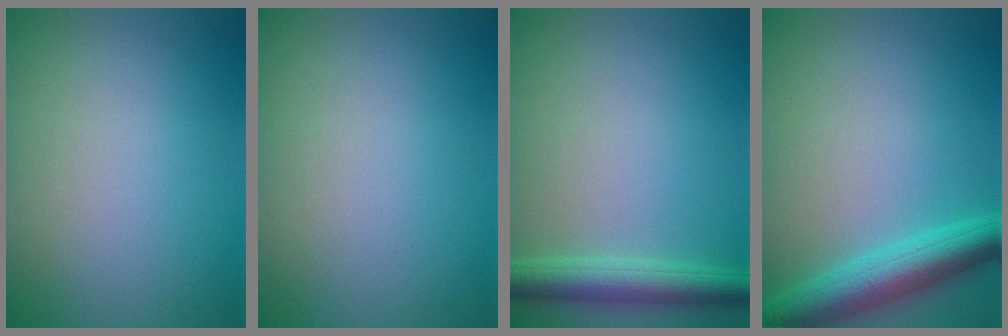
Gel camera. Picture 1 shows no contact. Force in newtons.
{"total": 0.0}
{"total": 3.8, "press": 3.8, "slide": 0.1}
{"total": 5.4, "press": 5.4, "slide": 0.1}